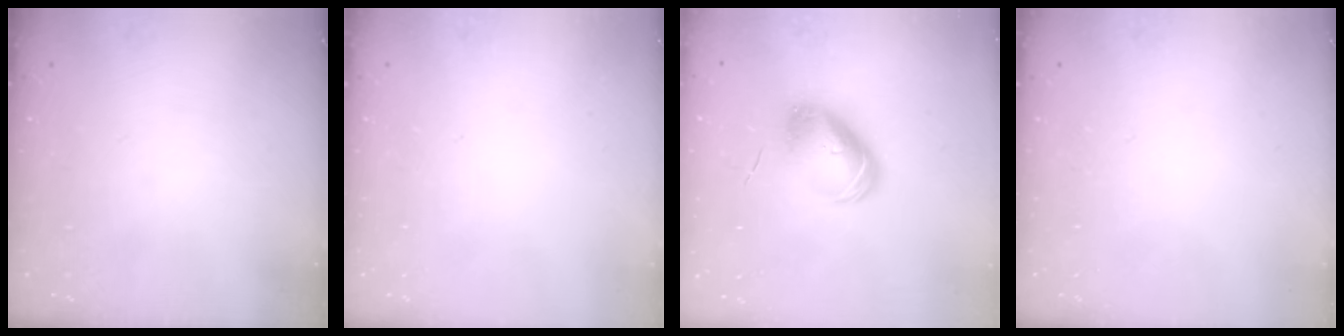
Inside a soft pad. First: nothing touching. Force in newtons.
{"total": 0.0}
{"total": 9.0, "press": 9.0, "slide": 0.2}
{"total": 0.0}